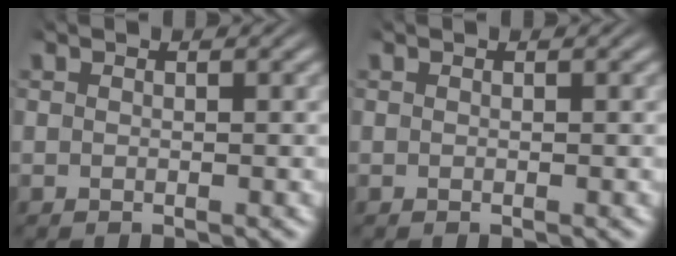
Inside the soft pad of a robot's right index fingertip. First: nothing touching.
{"total": 0.0}